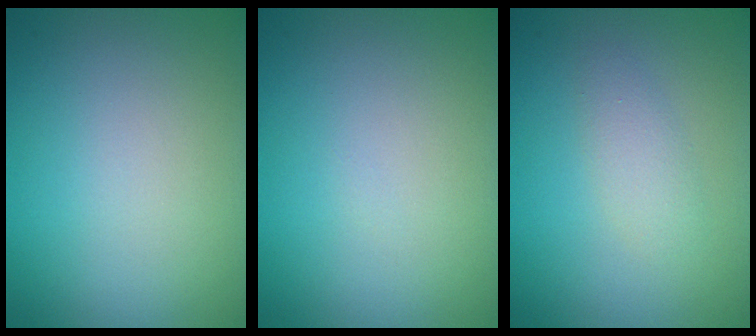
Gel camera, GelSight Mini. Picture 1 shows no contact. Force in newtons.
{"total": 0.0}
{"total": 1.7, "press": 1.7, "slide": 0.1}